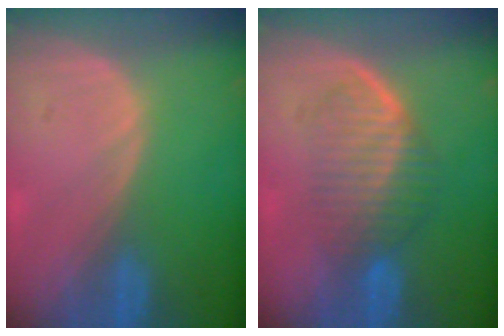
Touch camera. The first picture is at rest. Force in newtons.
{"total": 6.0, "press": 5.9, "slide": 1.1}